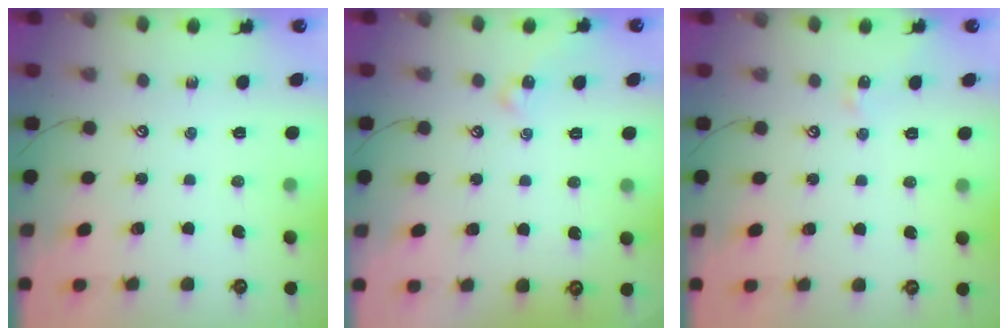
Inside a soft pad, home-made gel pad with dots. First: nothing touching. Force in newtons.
{"total": 2.6, "press": 2.6, "slide": 0.6}
{"total": 3.9, "press": 3.9, "slide": 0.6}